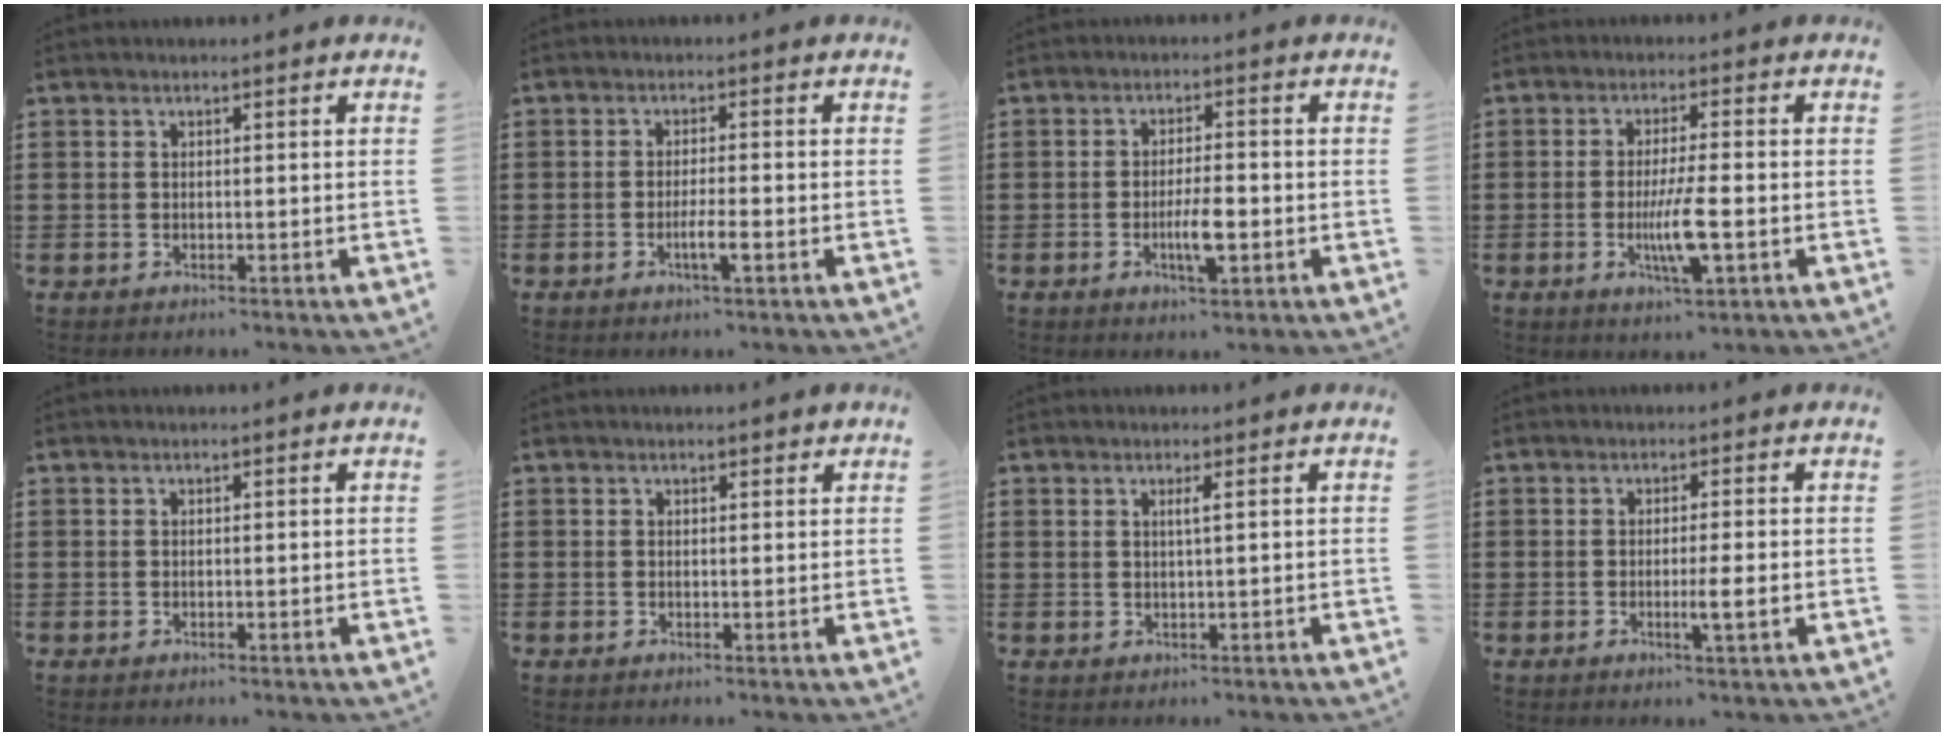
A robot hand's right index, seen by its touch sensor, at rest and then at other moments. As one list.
[{"total": 3.3, "force": [-1.5, 0.3, 2.9], "torque": [-0.051, -0.002, -0.027]}, {"total": 5.1, "force": [-1.6, 1.4, 4.6], "torque": [-0.091, -0.003, -0.031]}, {"total": 6.9, "force": [-1.9, 0.9, 6.5], "torque": [-0.129, -0.017, -0.036]}, {"total": 0.0}, {"total": 0.7, "force": [0.5, 0.5, 0.2], "torque": [0.002, 0.000, 0.007]}, {"total": 1.1, "force": [0.5, -0.2, 1.0], "torque": [-0.020, -0.003, 0.008]}, {"total": 3.2, "force": [-0.8, -0.2, 3.1], "torque": [-0.051, -0.009, -0.015]}]